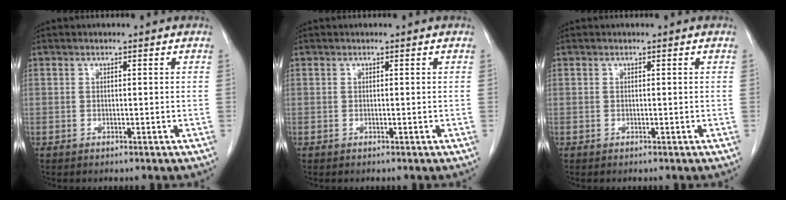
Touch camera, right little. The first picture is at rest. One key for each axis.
{"total": 0.0}
{"total": 0.0}